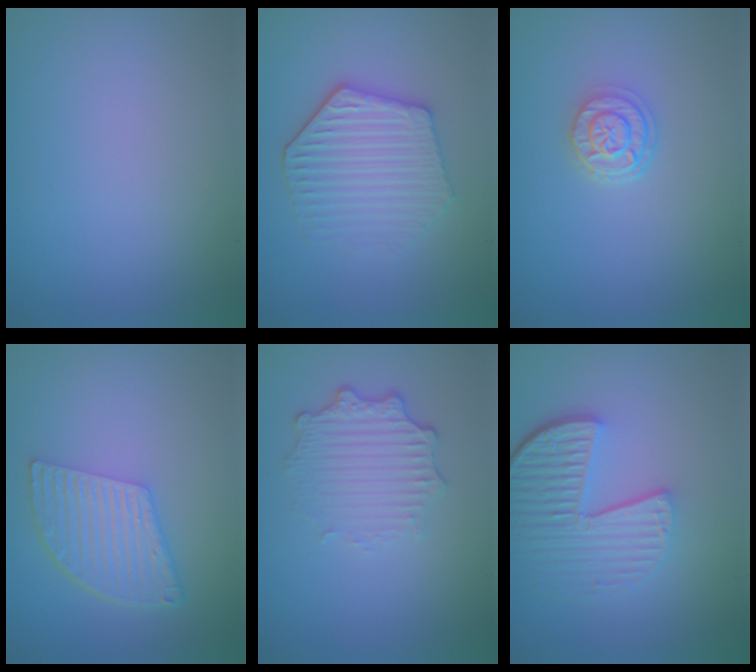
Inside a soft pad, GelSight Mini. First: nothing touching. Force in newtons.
{"total": 4.4, "press": 4.0, "slide": 1.8}
{"total": 2.6, "press": 2.2, "slide": 1.5}
{"total": 5.1, "press": 3.7, "slide": 3.6}
{"total": 3.5, "press": 2.7, "slide": 2.2}
{"total": 5.7, "press": 4.2, "slide": 3.9}